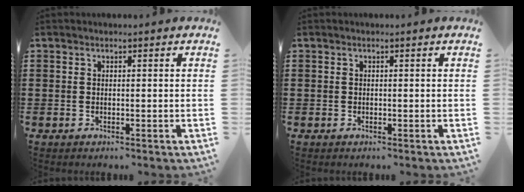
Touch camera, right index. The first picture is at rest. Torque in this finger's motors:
{"motor_torque": [-0.35, 1.79, 0.00, -0.01]}